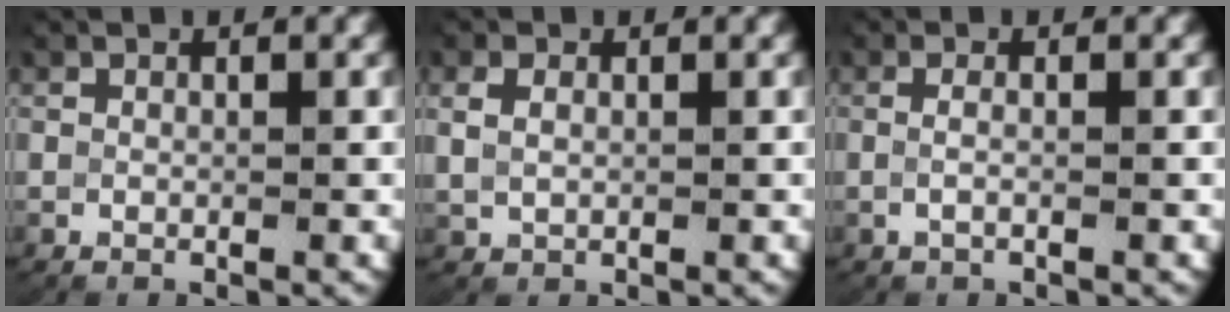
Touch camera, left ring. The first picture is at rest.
{"total": 1.8, "force": [0.7, 1.3, 1.1], "torque": [-0.028, -0.001, 0.018]}
{"total": 1.3, "force": [-0.4, 0.1, 1.2], "torque": [-0.034, -0.005, -0.006]}